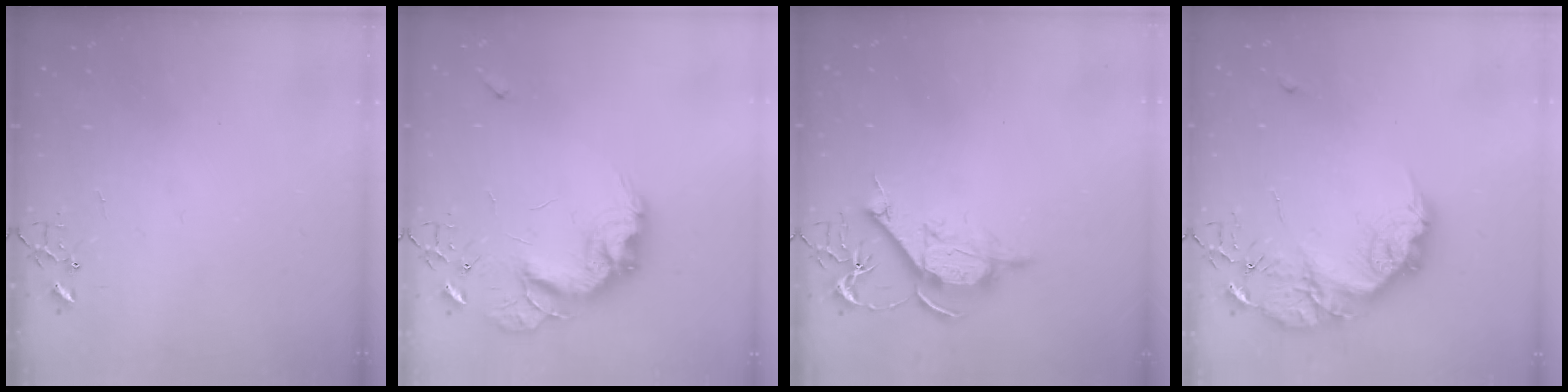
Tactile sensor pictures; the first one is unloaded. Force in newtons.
{"total": 17.2, "press": 17.2, "slide": 0.9}
{"total": 11.0, "press": 10.9, "slide": 1.0}
{"total": 20.8, "press": 20.7, "slide": 1.5}